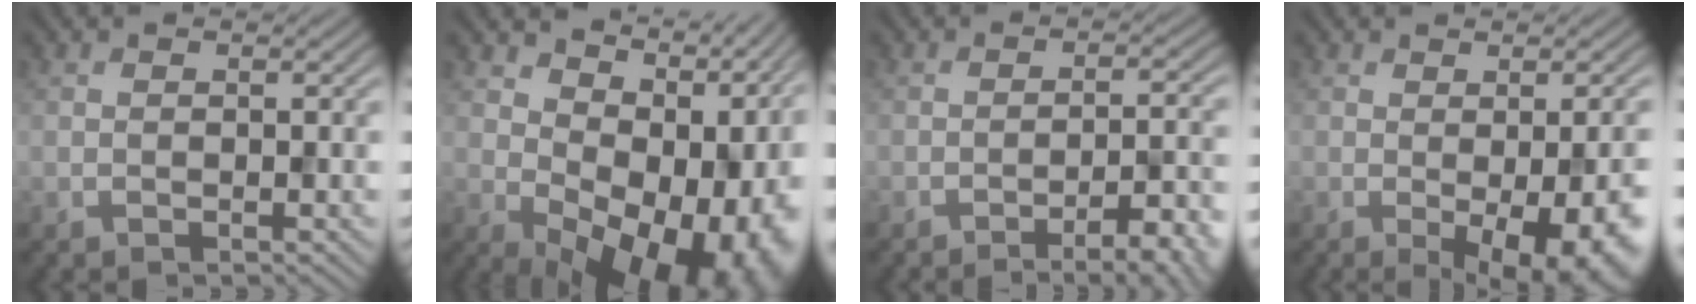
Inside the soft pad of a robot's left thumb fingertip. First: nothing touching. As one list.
[{"total": 16.6, "force": [1.2, 10.9, 12.5], "torque": [-0.141, -0.021, 0.068]}, {"total": 8.5, "force": [-5.5, 1.9, 6.2], "torque": [-0.084, 0.009, -0.069]}, {"total": 9.9, "force": [-2.9, 3.4, 8.8], "torque": [-0.106, -0.025, -0.018]}]